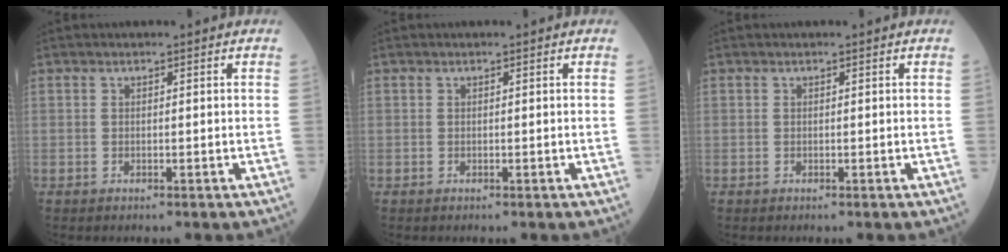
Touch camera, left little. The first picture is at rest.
{"total": 0.0}
{"total": 0.0}